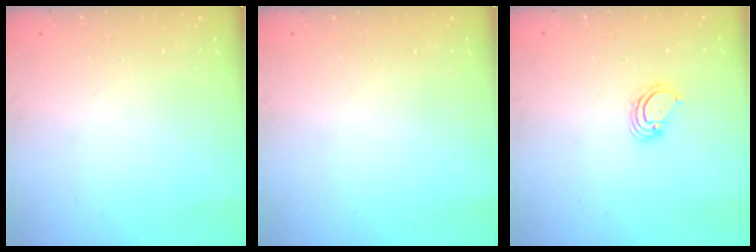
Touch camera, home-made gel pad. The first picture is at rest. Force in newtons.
{"total": 0.0}
{"total": 3.8, "press": 3.8, "slide": 0.1}